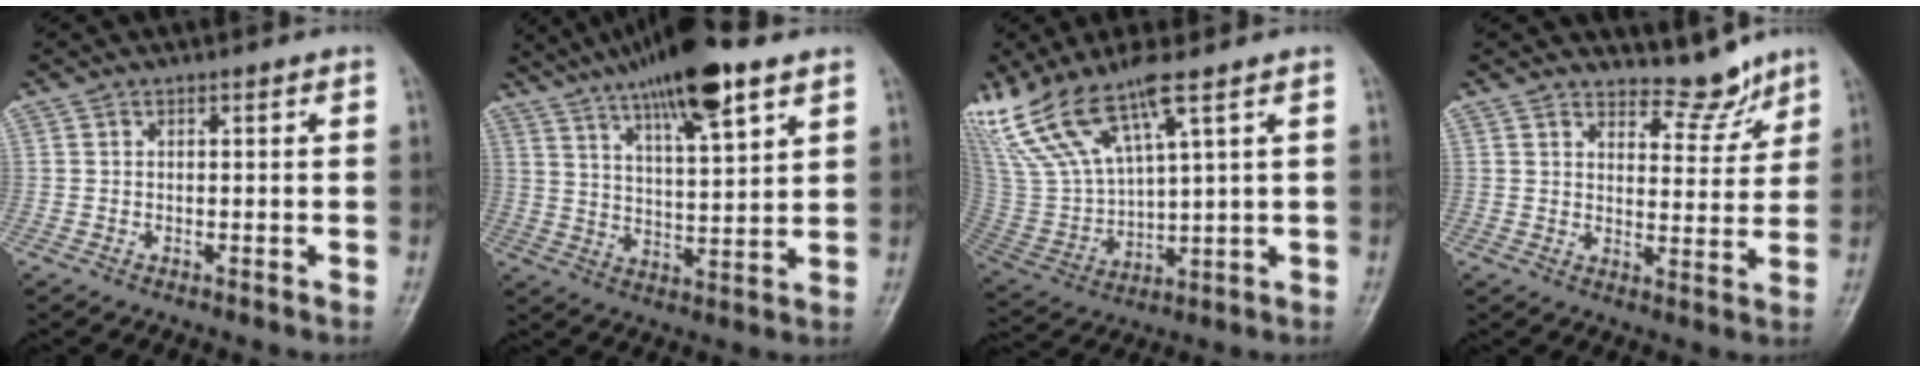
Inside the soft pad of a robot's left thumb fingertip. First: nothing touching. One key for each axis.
{"total": 16.6, "fx": 10.7, "fy": 3.5, "fz": 12.3, "tx": -0.194, "ty": -0.034, "tz": 0.182}
{"total": 14.5, "fx": 9.7, "fy": 3.3, "fz": 10.2, "tx": -0.224, "ty": -0.035, "tz": 0.212}
{"total": 6.0, "fx": 5.5, "fy": 2.2, "fz": 1.1, "tx": 0.009, "ty": -0.051, "tz": 0.086}